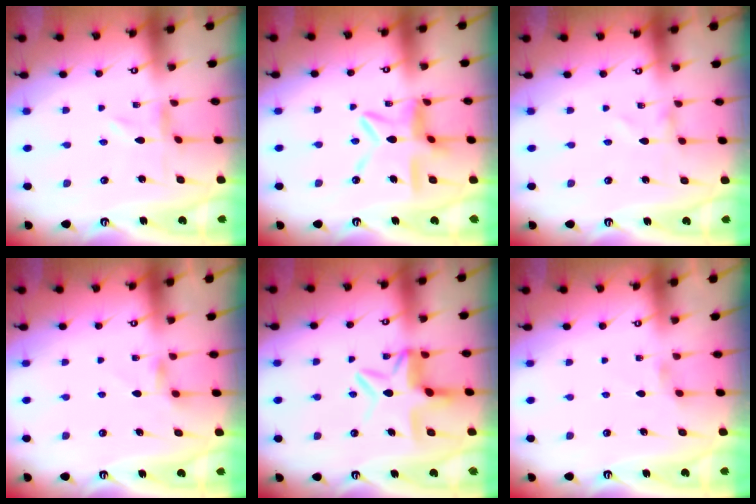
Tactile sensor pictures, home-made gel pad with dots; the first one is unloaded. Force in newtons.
{"total": 12.3, "press": 12.2, "slide": 1.2}
{"total": 0.0}
{"total": 3.5, "press": 3.4, "slide": 0.5}
{"total": 9.1, "press": 9.0, "slide": 1.3}
{"total": 2.5, "press": 2.5, "slide": 0.4}